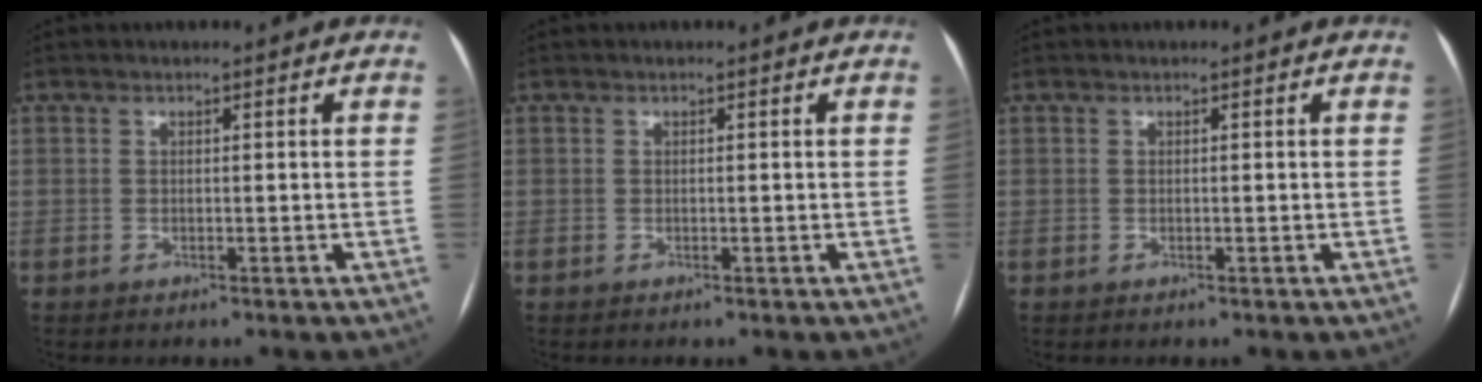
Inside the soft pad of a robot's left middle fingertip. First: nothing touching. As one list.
[{"total": 0.0}, {"total": 0.0}]